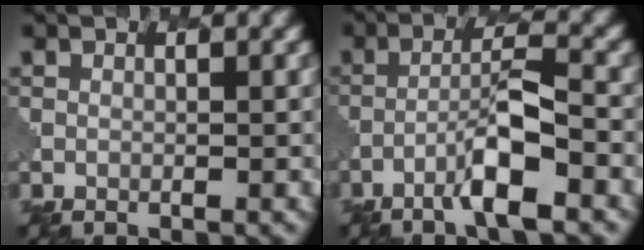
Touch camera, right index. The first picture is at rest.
{"total": 4.8, "force": [-2.5, 0.5, 4.0], "torque": [-0.066, 0.013, -0.049]}